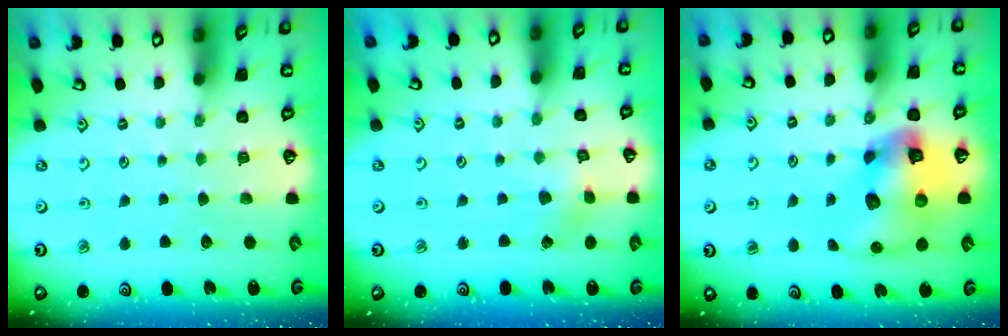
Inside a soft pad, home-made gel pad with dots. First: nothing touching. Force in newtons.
{"total": 2.4, "press": 2.4, "slide": 0.2}
{"total": 14.8, "press": 14.7, "slide": 1.9}